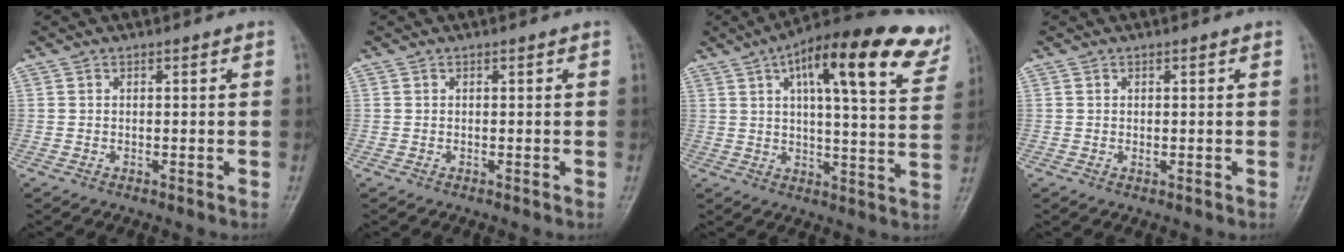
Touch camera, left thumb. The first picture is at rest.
{"total": 0.0}
{"total": 21.8, "force": [11.5, 6.0, 17.6], "torque": [-0.236, -0.014, 0.155]}
{"total": 0.5, "force": [0.0, 0.3, 0.5], "torque": [-0.008, -0.002, 0.003]}